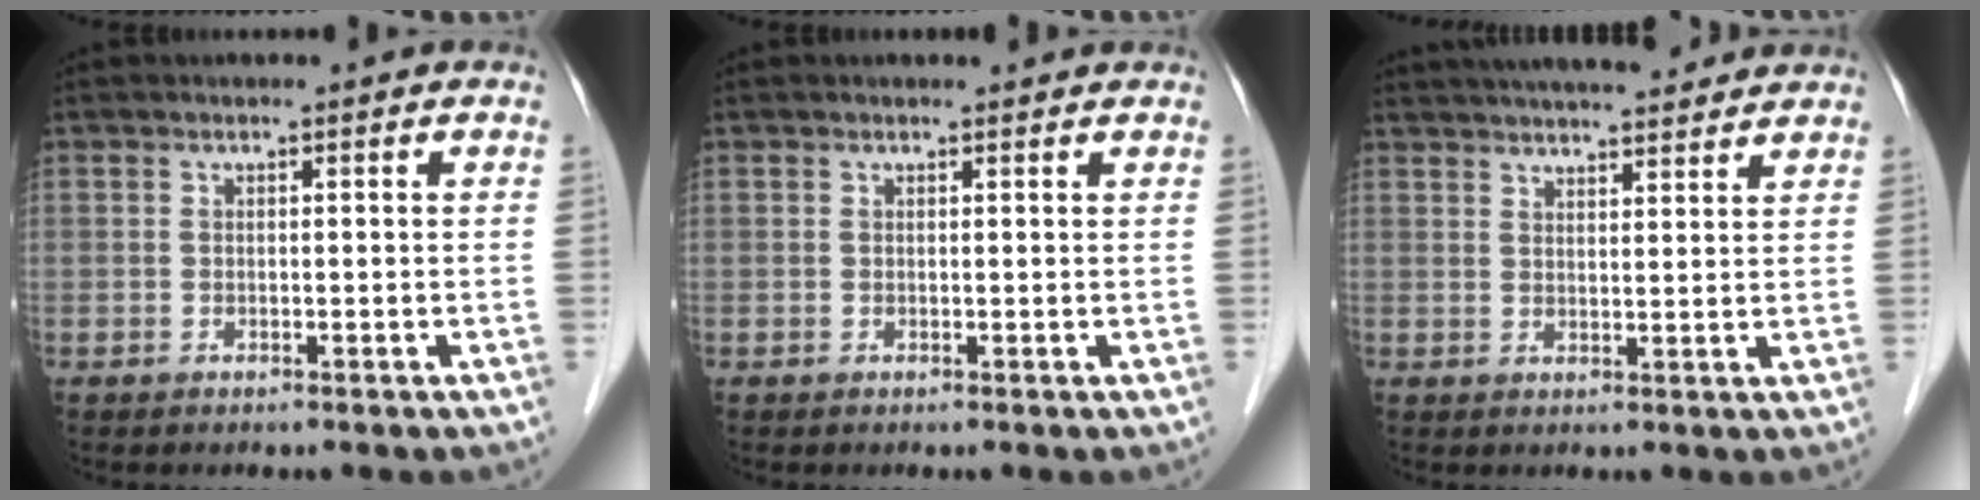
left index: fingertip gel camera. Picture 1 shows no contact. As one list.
[{"total": 1.7, "force": [1.6, 0.2, 0.3], "torque": [-0.011, 0.006, 0.019]}, {"total": 14.0, "force": [12.5, 2.4, 5.9], "torque": [-0.089, 0.033, 0.177]}]